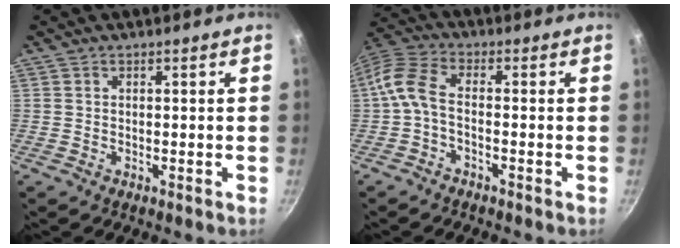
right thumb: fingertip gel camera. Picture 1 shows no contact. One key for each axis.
{"total": 6.5, "fx": -1.7, "fy": 3.1, "fz": 5.5, "tx": -0.137, "ty": 0.027, "tz": -0.049}